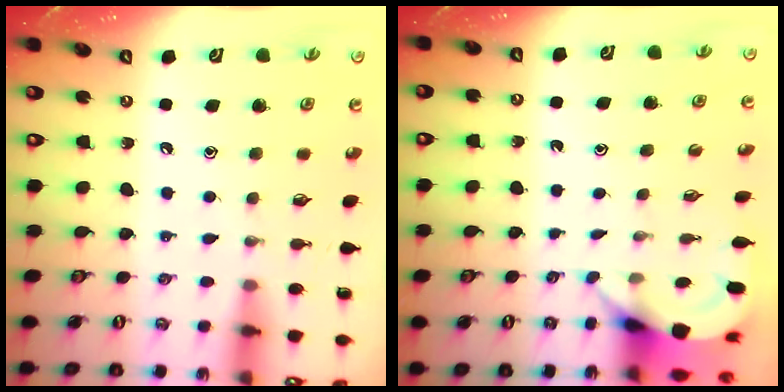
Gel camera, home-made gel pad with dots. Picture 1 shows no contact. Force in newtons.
{"total": 3.8, "press": 3.8, "slide": 0.2}